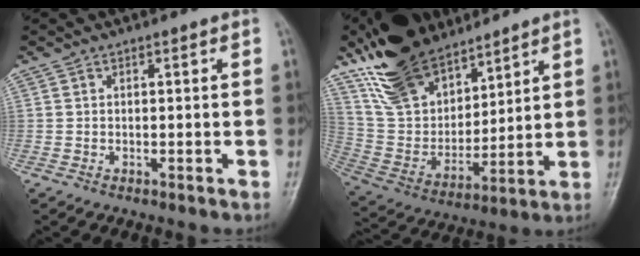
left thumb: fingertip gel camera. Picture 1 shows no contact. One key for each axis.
{"total": 21.4, "fx": 14.8, "fy": 10.8, "fz": 11.2, "tx": -0.159, "ty": -0.058, "tz": 0.280}